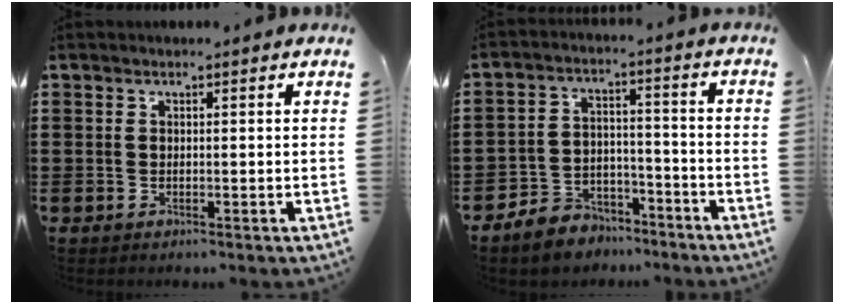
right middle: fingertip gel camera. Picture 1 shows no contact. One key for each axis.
{"total": 5.6, "fx": -5.2, "fy": 2.0, "fz": 0.0, "tx": -0.010, "ty": 0.015, "tz": -0.104}